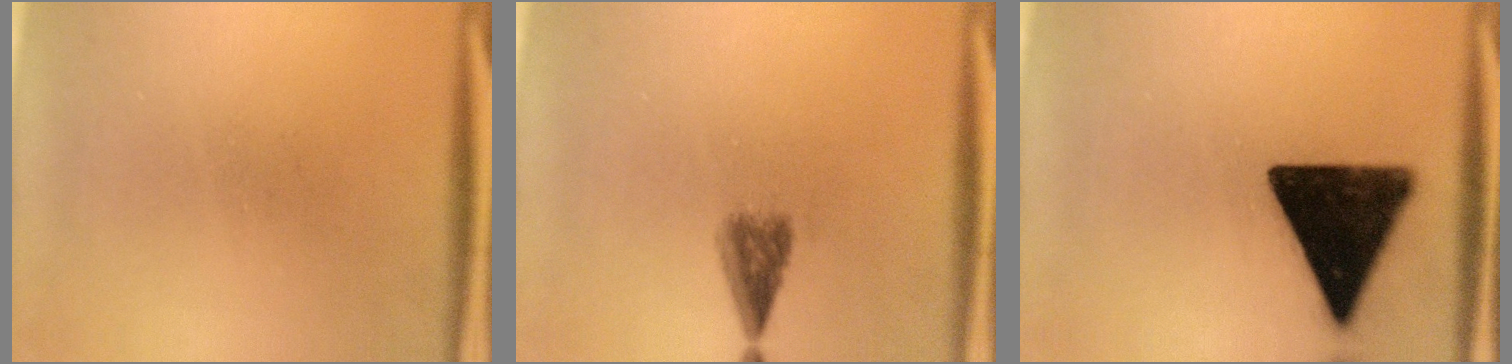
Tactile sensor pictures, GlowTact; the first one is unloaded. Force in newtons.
{"total": 3.2}
{"total": 17.4}